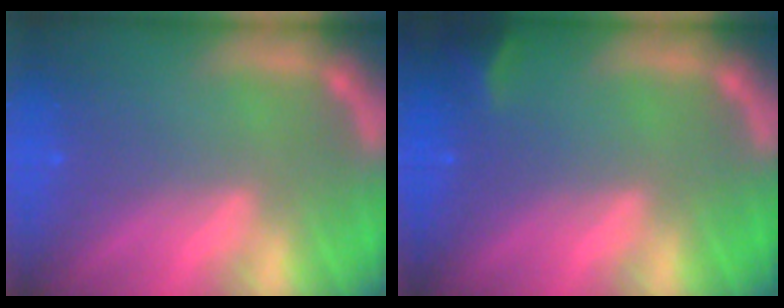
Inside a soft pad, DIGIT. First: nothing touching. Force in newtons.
{"total": 1.9}